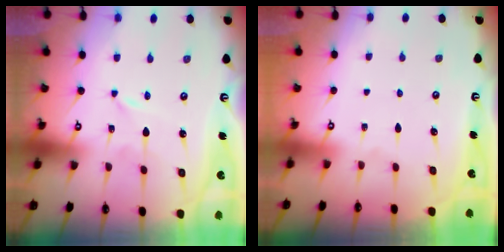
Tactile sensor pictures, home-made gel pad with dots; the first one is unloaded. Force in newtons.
{"total": 0.0}